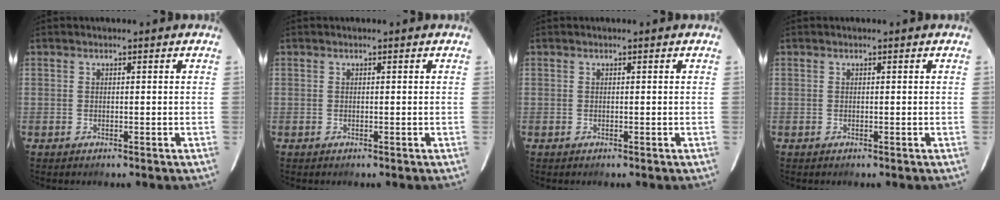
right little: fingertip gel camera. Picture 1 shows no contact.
{"total": 0.0}
{"total": 0.0}
{"total": 0.0}